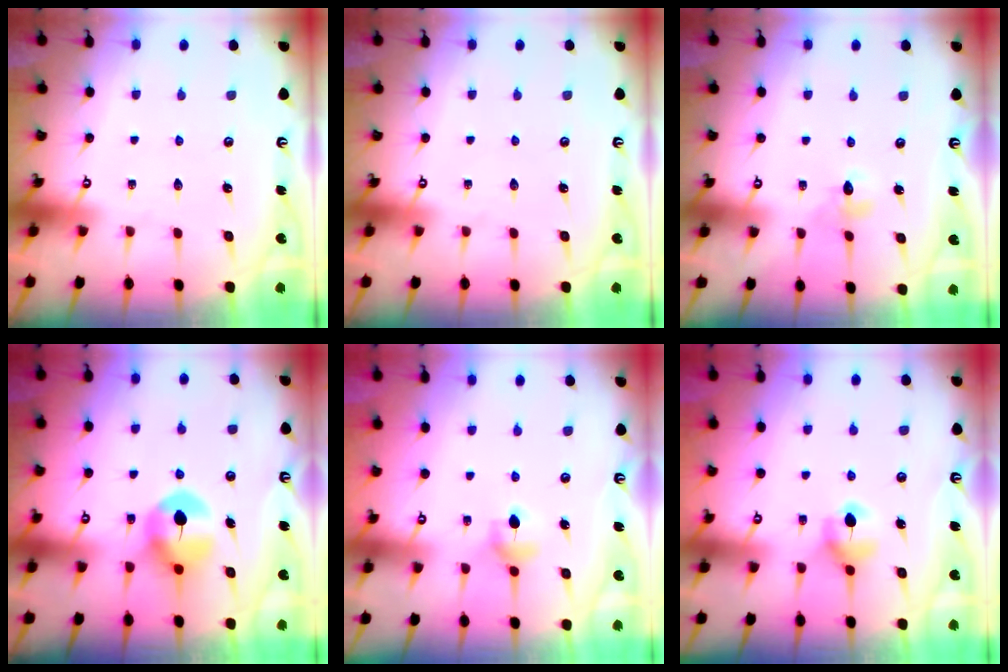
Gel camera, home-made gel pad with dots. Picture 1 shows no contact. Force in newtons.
{"total": 0.0}
{"total": 4.3, "press": 4.3, "slide": 0.7}
{"total": 7.7, "press": 7.6, "slide": 0.7}
{"total": 5.2, "press": 5.1, "slide": 0.7}
{"total": 5.9, "press": 5.9, "slide": 0.7}